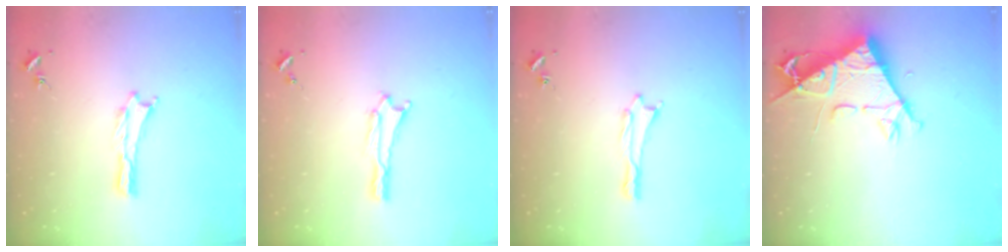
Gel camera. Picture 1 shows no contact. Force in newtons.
{"total": 0.0}
{"total": 0.6, "press": 0.5, "slide": 0.2}
{"total": 9.7, "press": 9.6, "slide": 1.4}